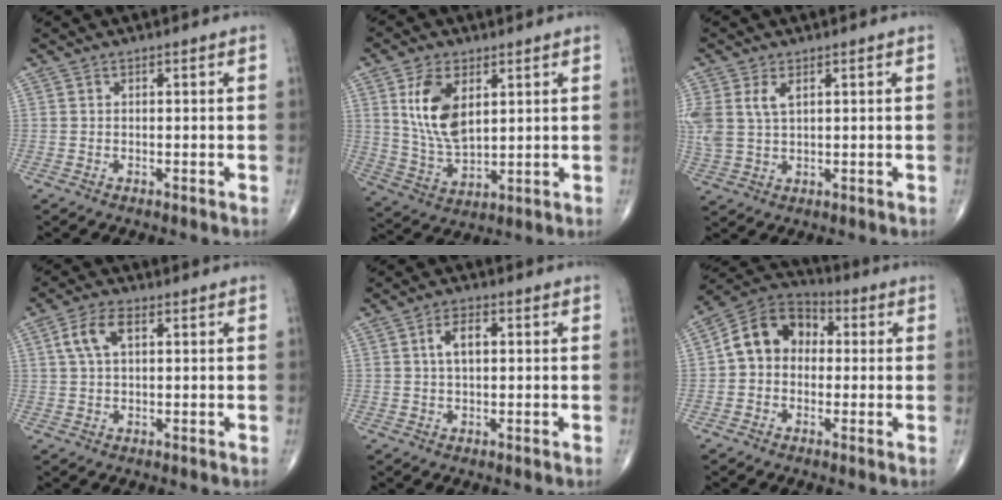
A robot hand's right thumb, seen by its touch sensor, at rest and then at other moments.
{"total": 11.5, "force": [3.7, 6.2, 8.9], "torque": [-0.162, -0.020, 0.078]}
{"total": 7.3, "force": [2.5, 4.2, 5.4], "torque": [-0.130, 0.005, 0.057]}
{"total": 5.7, "force": [1.7, 2.9, 4.6], "torque": [-0.100, 0.012, 0.034]}
{"total": 4.4, "force": [0.9, 2.2, 3.7], "torque": [-0.070, 0.006, 0.013]}
{"total": 11.1, "force": [0.6, 8.7, 6.9], "torque": [-0.095, 0.037, -0.007]}